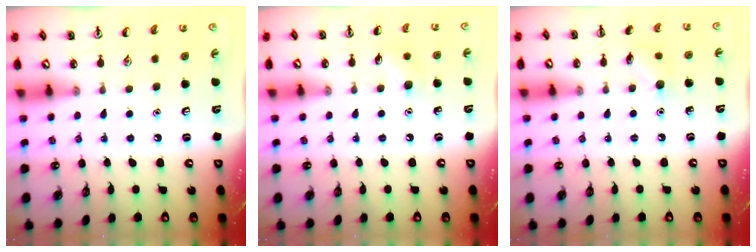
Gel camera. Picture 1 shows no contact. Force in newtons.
{"total": 5.1, "press": 4.9, "slide": 1.5}
{"total": 5.9, "press": 5.7, "slide": 1.6}